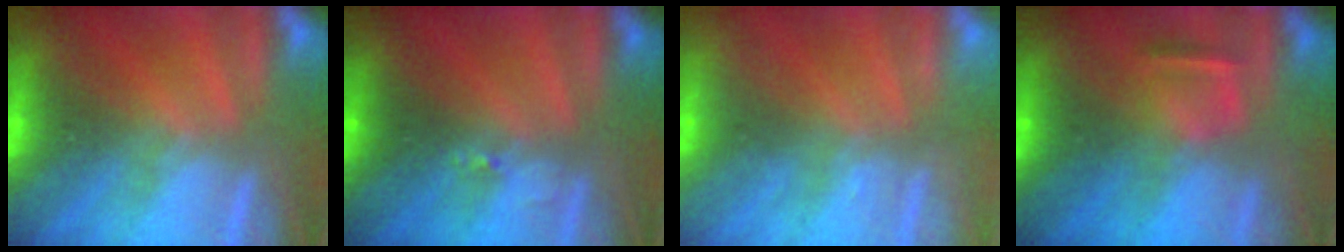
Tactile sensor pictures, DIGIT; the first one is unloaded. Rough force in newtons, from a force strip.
{"total": 2.4}
{"total": 2.2}
{"total": 2.9}